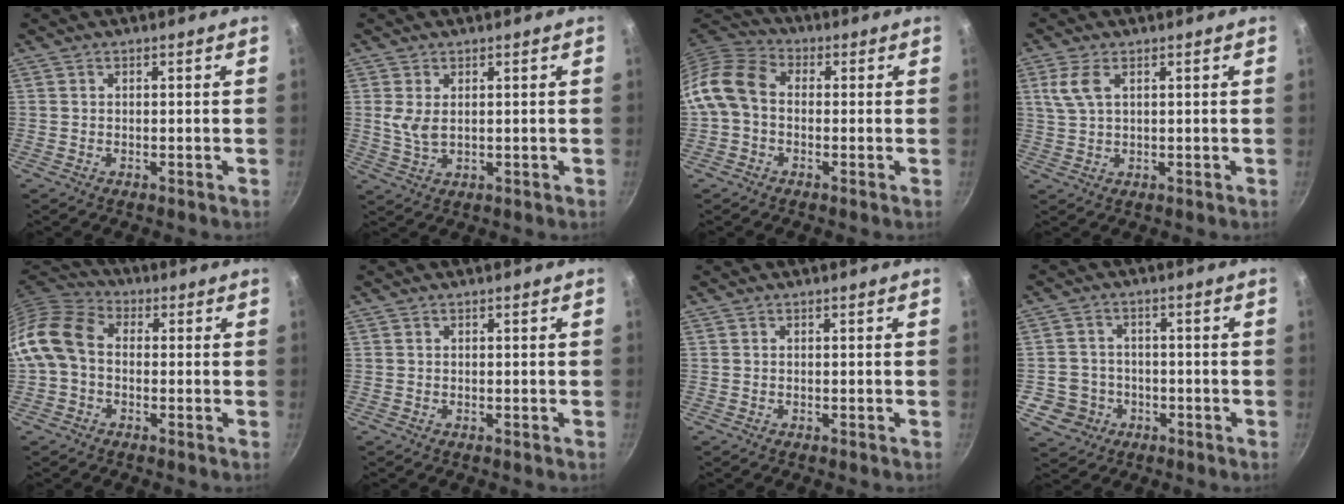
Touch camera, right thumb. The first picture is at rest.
{"total": 3.9, "force": [0.9, 2.1, 3.2], "torque": [-0.062, -0.009, 0.021]}
{"total": 9.3, "force": [-0.7, 7.0, 6.2], "torque": [-0.110, 0.030, -0.035]}
{"total": 4.7, "force": [1.8, 2.2, 3.7], "torque": [-0.081, 0.001, 0.038]}
{"total": 10.7, "force": [-0.8, 7.9, 7.2], "torque": [-0.126, 0.032, -0.037]}
{"total": 0.0}
{"total": 0.0}
{"total": 6.5, "force": [-2.2, 6.0, 1.2], "torque": [-0.001, 0.026, -0.031]}